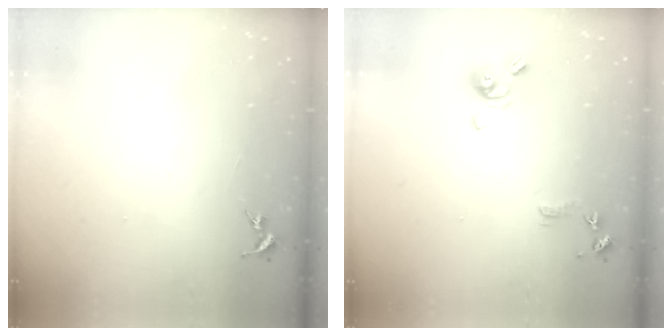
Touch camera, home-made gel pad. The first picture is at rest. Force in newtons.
{"total": 10.0, "press": 9.9, "slide": 1.2}